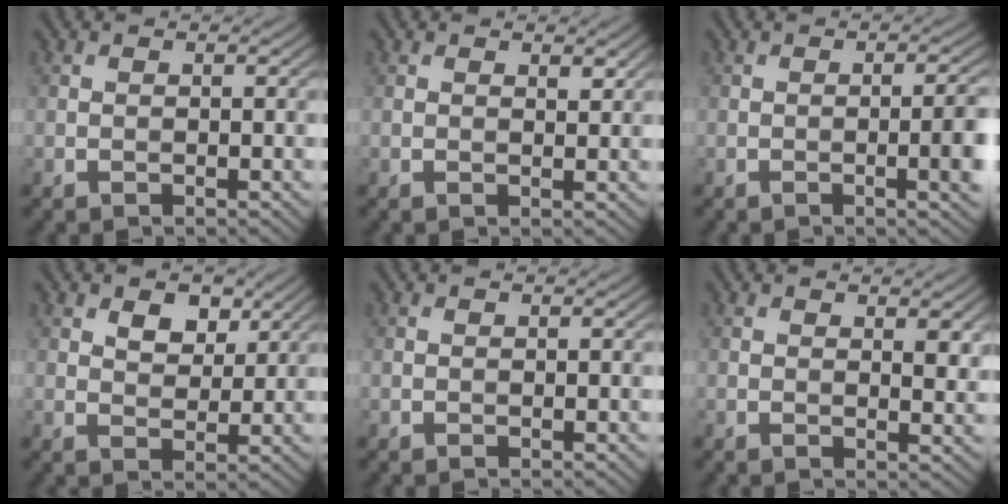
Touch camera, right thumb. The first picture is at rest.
{"total": 1.2, "force": [0.8, 0.4, 0.8], "torque": [-0.014, -0.004, 0.015]}
{"total": 4.2, "force": [-0.8, 0.8, 4.1], "torque": [-0.062, 0.002, -0.011]}
{"total": 3.9, "force": [2.1, 2.5, 2.2], "torque": [-0.042, -0.005, 0.034]}
{"total": 0.0}
{"total": 2.5, "force": [1.0, 0.9, 2.1], "torque": [-0.032, -0.007, 0.021]}